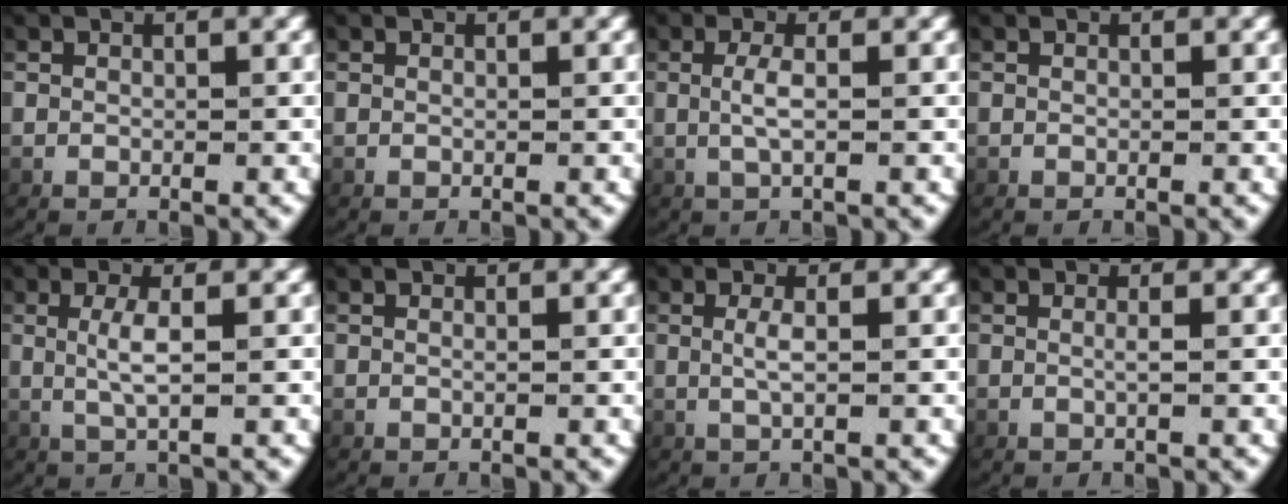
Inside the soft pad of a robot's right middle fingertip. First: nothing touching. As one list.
[{"total": 0.0}, {"total": 1.8, "force": [0.0, -0.2, 1.8], "torque": [-0.048, -0.006, 0.009]}, {"total": 0.0}, {"total": 2.3, "force": [0.3, -0.3, 2.3], "torque": [-0.053, -0.007, 0.015]}, {"total": 0.0}, {"total": 1.5, "force": [0.2, -0.2, 1.5], "torque": [-0.038, -0.006, 0.011]}, {"total": 0.9, "force": [0.0, -0.4, 0.8], "torque": [-0.019, -0.004, 0.003]}]